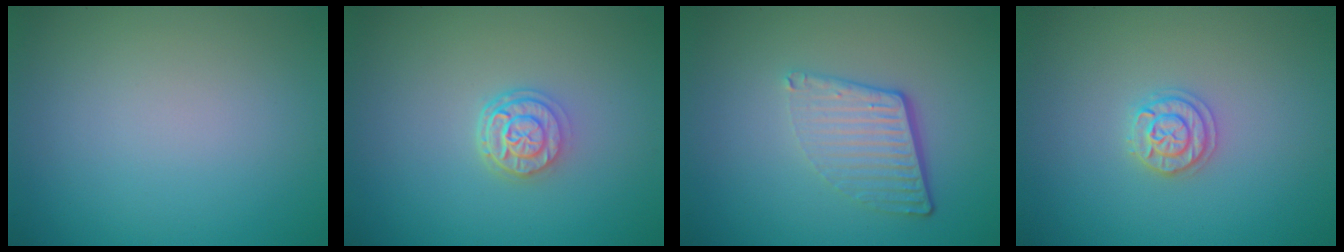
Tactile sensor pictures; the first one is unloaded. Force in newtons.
{"total": 3.0, "press": 2.4, "slide": 1.9}
{"total": 4.4, "press": 2.9, "slide": 3.3}
{"total": 2.0, "press": 1.9, "slide": 0.3}